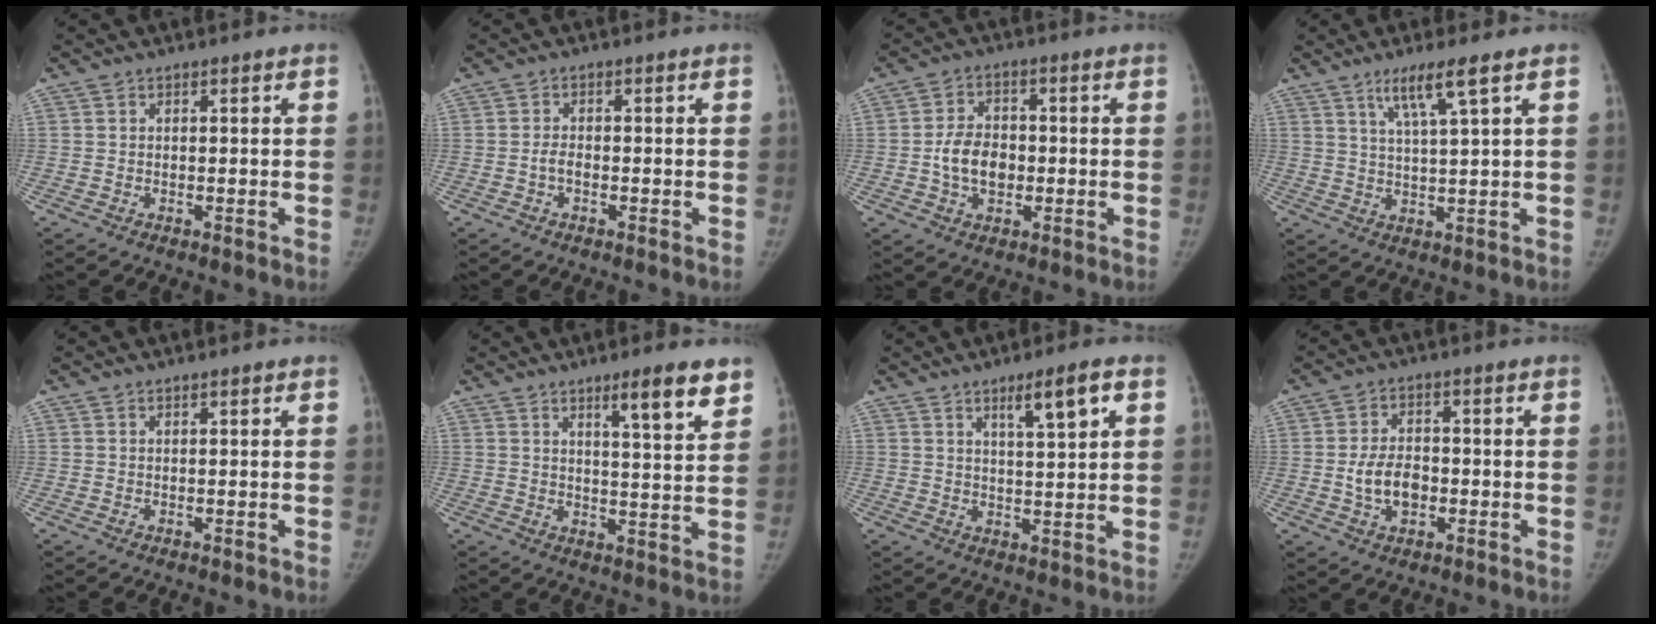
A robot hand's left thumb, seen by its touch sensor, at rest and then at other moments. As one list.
[{"total": 1.7, "force": [-0.8, 0.9, 1.2], "torque": [-0.021, 0.009, -0.016]}, {"total": 7.7, "force": [-1.1, 5.5, 5.2], "torque": [-0.071, 0.013, -0.022]}, {"total": 6.2, "force": [3.5, -0.3, 5.1], "torque": [-0.101, -0.021, 0.072]}, {"total": 0.0}, {"total": 8.6, "force": [5.6, 1.2, 6.4], "torque": [-0.083, -0.036, 0.082]}, {"total": 6.7, "force": [3.3, 0.9, 5.8], "torque": [-0.091, -0.015, 0.057]}, {"total": 6.8, "force": [-1.4, 4.5, 4.8], "torque": [-0.074, 0.012, -0.024]}]